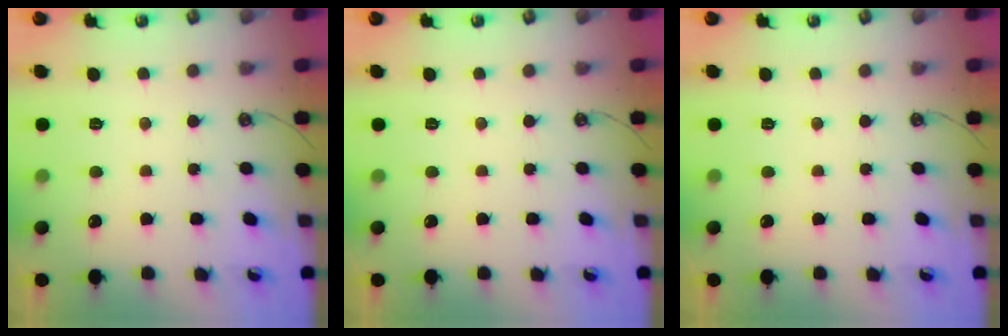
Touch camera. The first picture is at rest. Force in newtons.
{"total": 0.0}
{"total": 0.0}